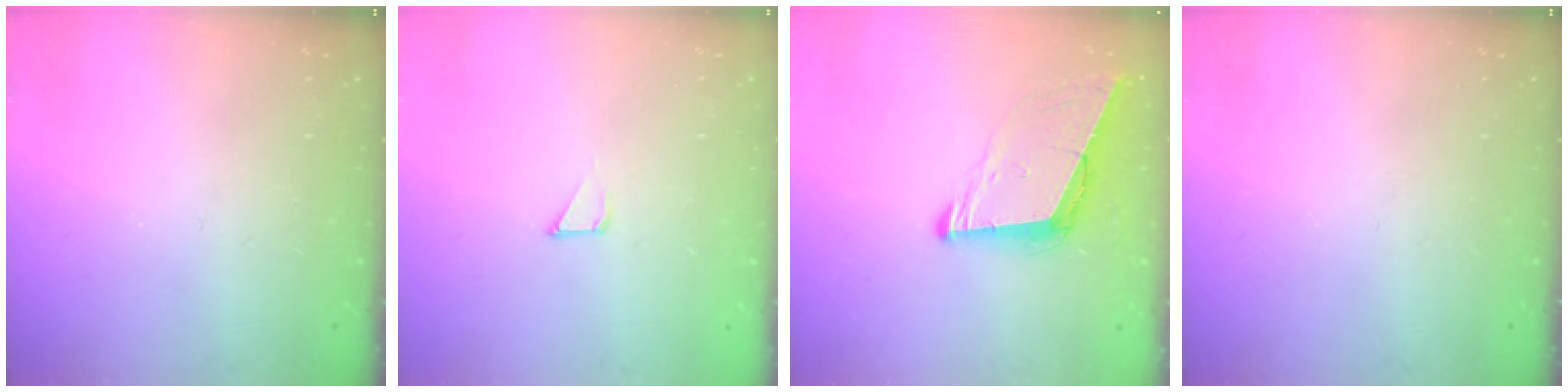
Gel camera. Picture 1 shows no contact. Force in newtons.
{"total": 1.7, "press": 1.7, "slide": 0.0}
{"total": 8.3, "press": 7.8, "slide": 3.1}
{"total": 0.0}